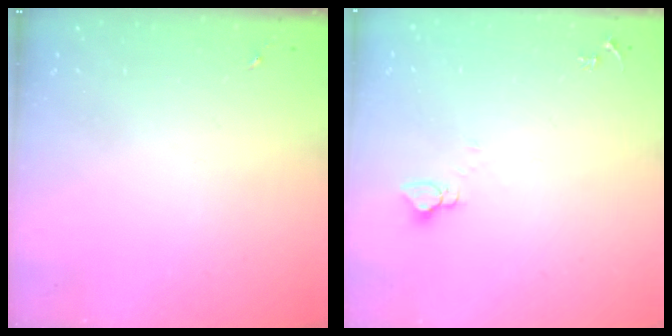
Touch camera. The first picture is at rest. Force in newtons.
{"total": 2.7, "press": 2.7, "slide": 0.2}